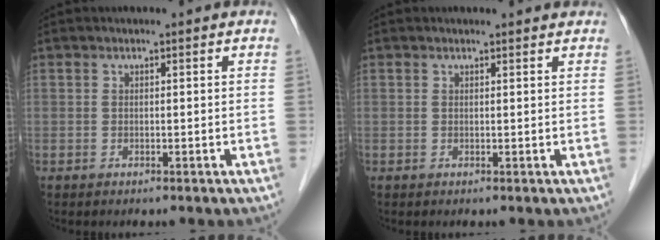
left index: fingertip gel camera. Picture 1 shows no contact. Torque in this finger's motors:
{"motor_torque": [0.31, -0.26, 0.09, 0.02]}